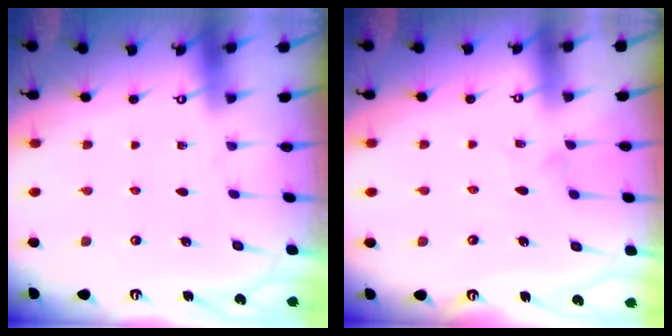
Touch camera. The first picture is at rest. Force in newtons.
{"total": 0.8, "press": 0.8, "slide": 0.3}